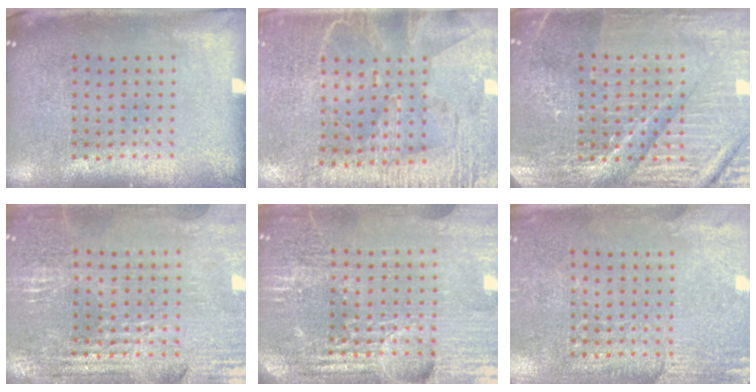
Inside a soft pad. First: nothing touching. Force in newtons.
{"total": 2.9, "press": 2.6, "slide": 1.4}
{"total": 4.9, "press": 4.6, "slide": 1.7}
{"total": 2.9, "press": 2.8, "slide": 0.5}
{"total": 5.8, "press": 5.2, "slide": 2.6}
{"total": 2.7, "press": 2.5, "slide": 0.9}